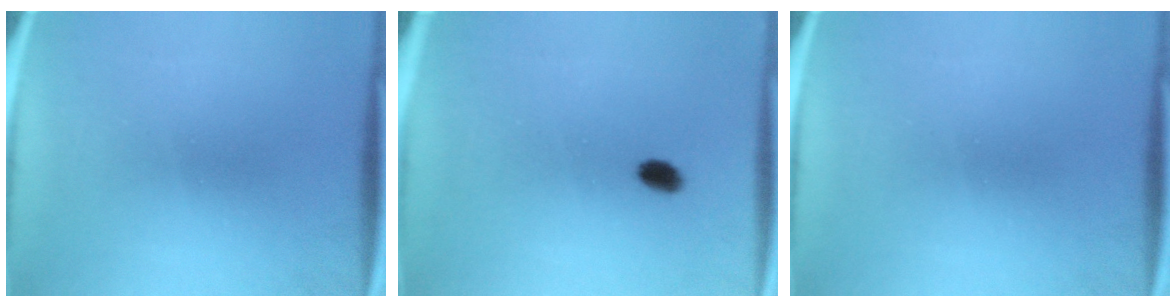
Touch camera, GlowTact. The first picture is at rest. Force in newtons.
{"total": 2.4}
{"total": 0.0}